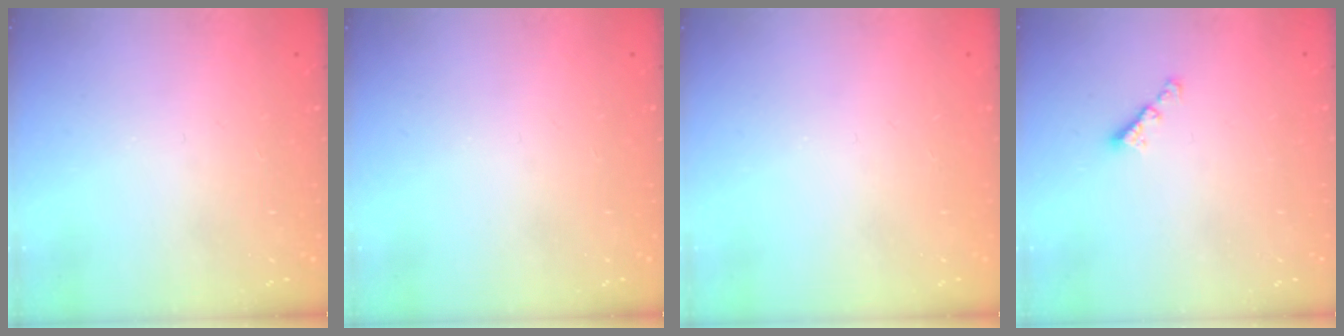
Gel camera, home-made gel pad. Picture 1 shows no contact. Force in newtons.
{"total": 0.0}
{"total": 0.0}
{"total": 2.3, "press": 2.3, "slide": 0.4}